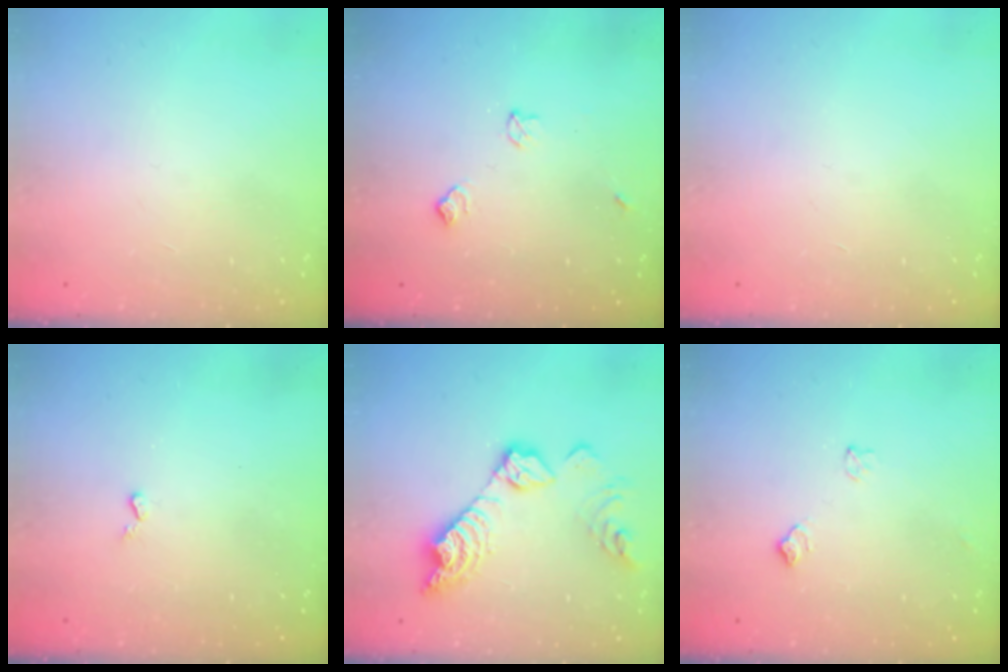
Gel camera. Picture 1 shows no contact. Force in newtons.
{"total": 5.6, "press": 5.6, "slide": 0.9}
{"total": 0.0}
{"total": 3.1, "press": 3.1, "slide": 0.5}
{"total": 15.8, "press": 15.7, "slide": 0.8}
{"total": 4.3, "press": 4.2, "slide": 0.7}